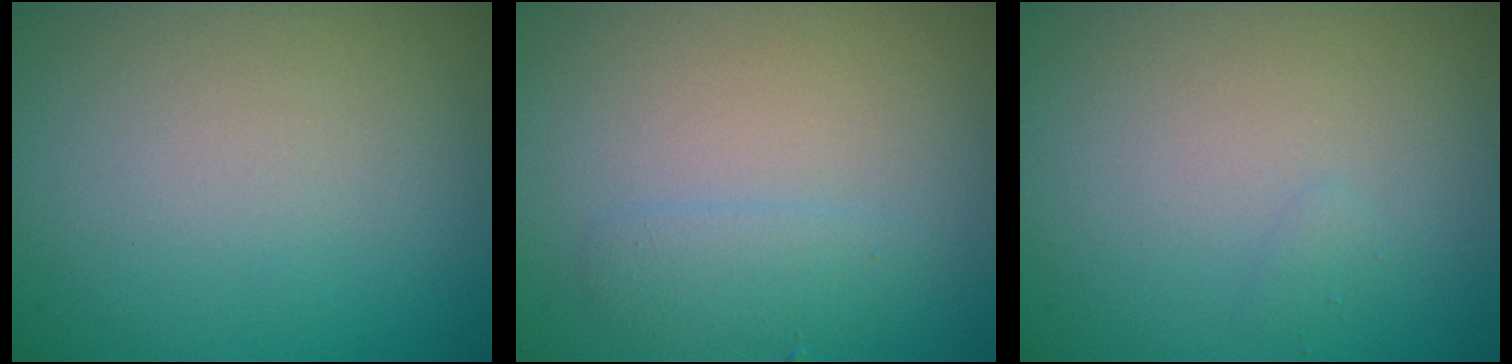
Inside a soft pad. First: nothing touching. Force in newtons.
{"total": 1.7, "press": 1.7, "slide": 0.2}
{"total": 0.5, "press": 0.5, "slide": 0.1}